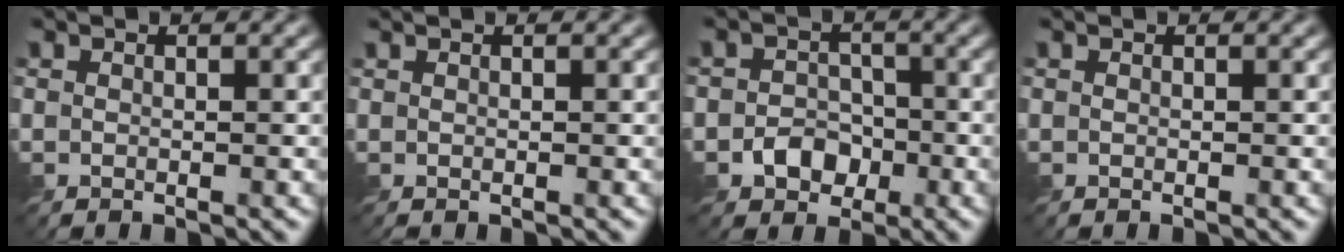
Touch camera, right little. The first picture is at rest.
{"total": 0.0}
{"total": 3.0, "force": [-1.4, 2.4, 1.1], "torque": [-0.013, 0.002, -0.029]}
{"total": 0.0}